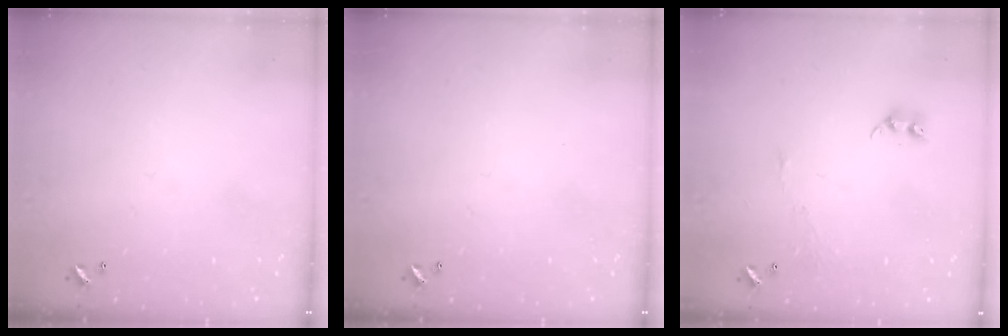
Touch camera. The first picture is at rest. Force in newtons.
{"total": 0.0}
{"total": 4.6, "press": 4.6, "slide": 0.5}